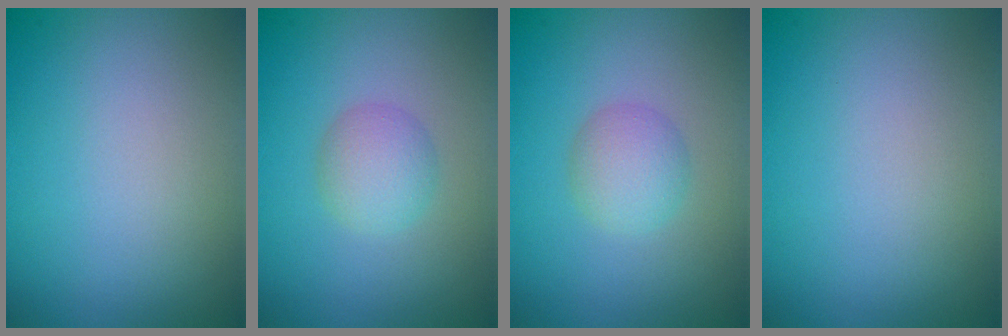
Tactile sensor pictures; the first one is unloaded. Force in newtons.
{"total": 2.5, "press": 2.5, "slide": 0.1}
{"total": 2.5, "press": 2.5, "slide": 0.1}
{"total": 0.0}